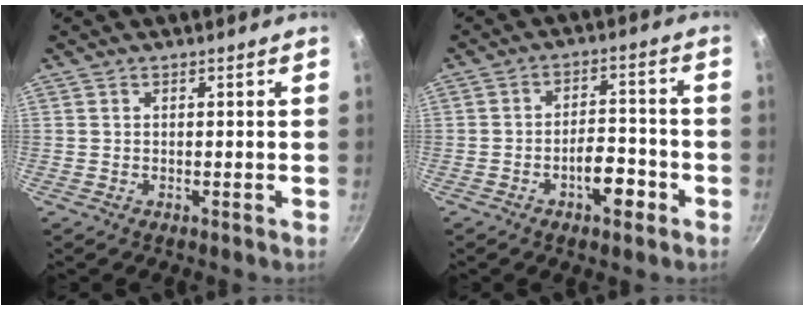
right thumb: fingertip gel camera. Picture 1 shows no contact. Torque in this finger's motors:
{"motor_torque": [1.07, 0.94, 0.68, -0.57, 0.05]}